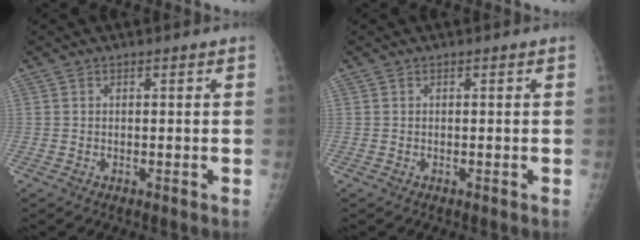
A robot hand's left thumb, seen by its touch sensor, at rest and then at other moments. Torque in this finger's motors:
{"motor_torque": [-0.01, 0.06, -0.01, 0.02, 0.00]}